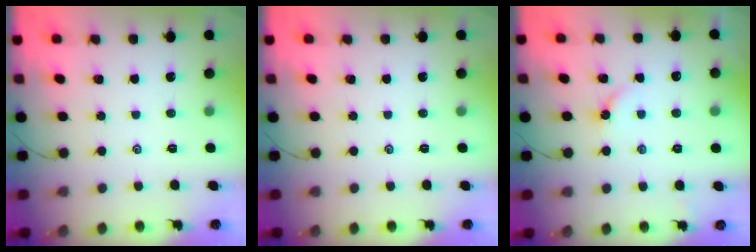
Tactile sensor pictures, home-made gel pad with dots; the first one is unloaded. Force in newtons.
{"total": 0.0}
{"total": 3.2, "press": 3.2, "slide": 0.5}